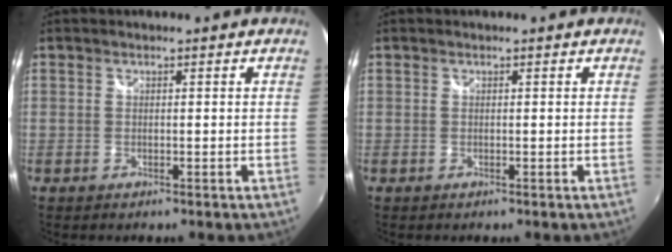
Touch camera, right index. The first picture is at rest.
{"total": 0.0}